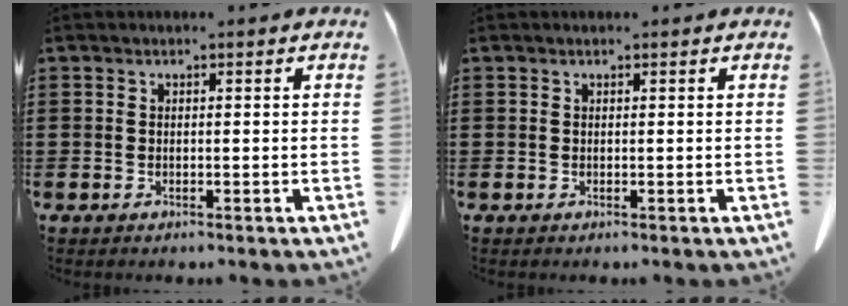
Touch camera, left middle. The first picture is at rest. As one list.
[{"total": 0.0}]